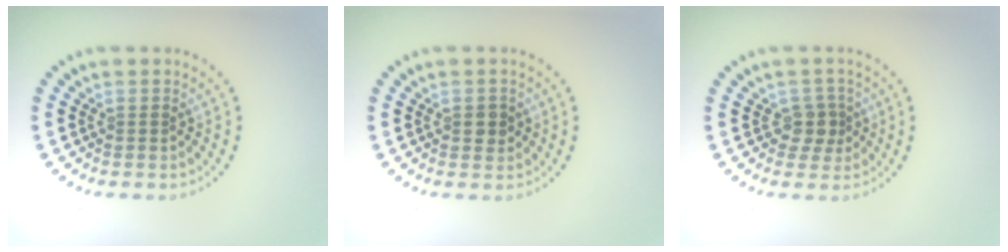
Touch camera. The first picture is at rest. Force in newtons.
{"total": 1.4, "press": 1.4, "slide": 0.1}
{"total": 2.1, "press": 1.8, "slide": 1.1}